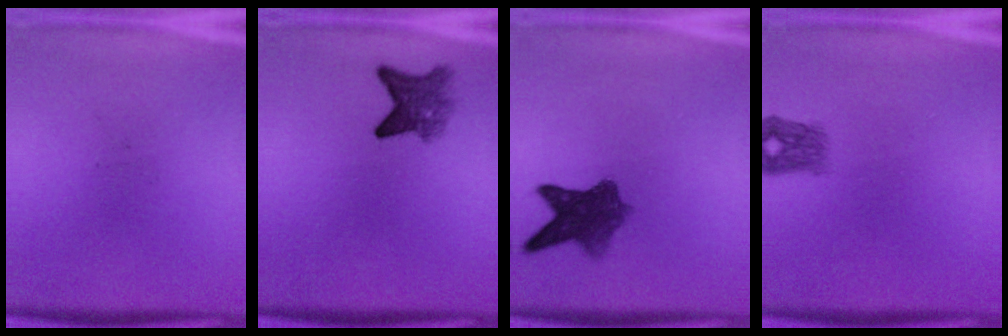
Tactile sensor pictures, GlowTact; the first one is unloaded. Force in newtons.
{"total": 4.5}
{"total": 7.2}
{"total": 2.5}